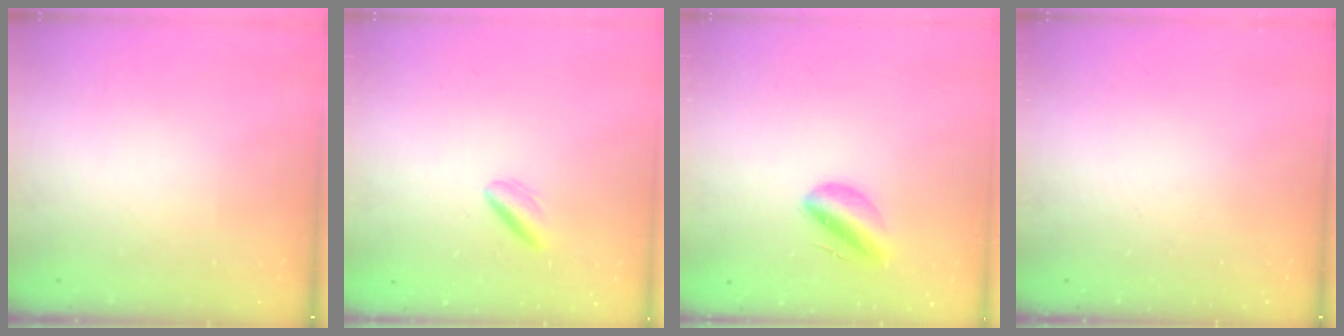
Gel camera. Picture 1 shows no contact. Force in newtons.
{"total": 3.0, "press": 2.8, "slide": 1.2}
{"total": 7.9, "press": 7.5, "slide": 2.3}
{"total": 0.0}